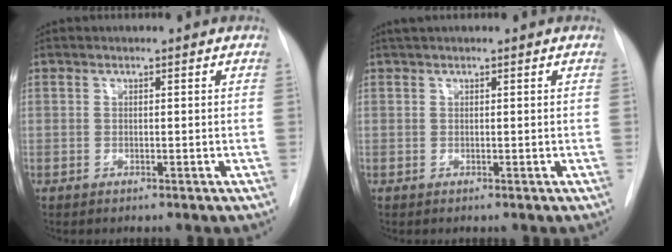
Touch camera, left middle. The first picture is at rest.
{"total": 1.3, "force": [1.1, 0.0, 0.7], "torque": [-0.016, 0.021, 0.023]}